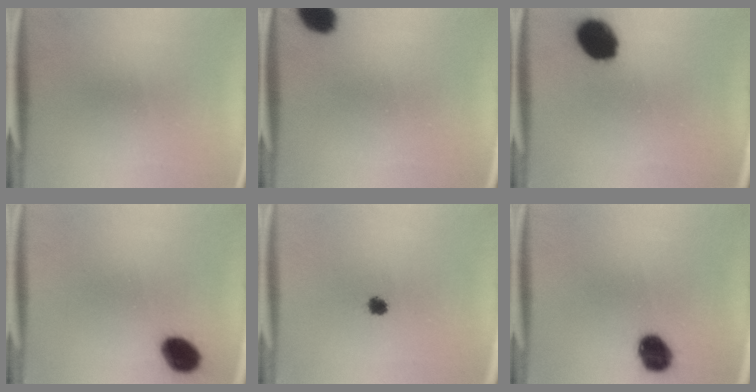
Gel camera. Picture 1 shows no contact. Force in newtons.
{"total": 6.1}
{"total": 10.9}
{"total": 8.6}
{"total": 2.4}
{"total": 8.6}